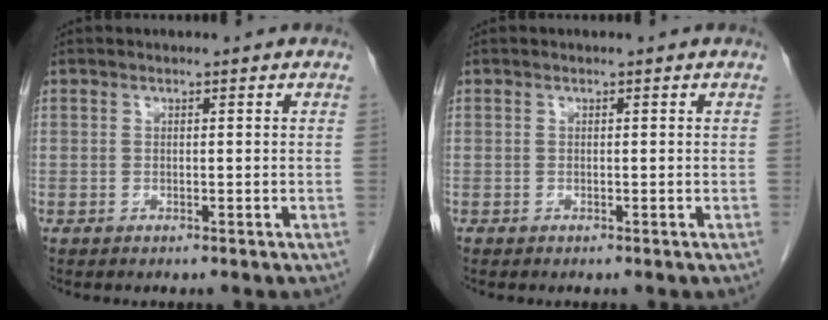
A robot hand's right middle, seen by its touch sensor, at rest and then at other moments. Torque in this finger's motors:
{"motor_torque": [-0.23, -0.05, -0.01, -0.01]}